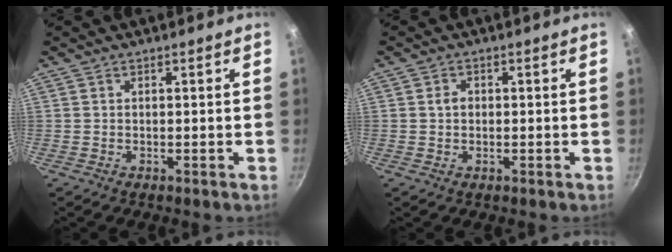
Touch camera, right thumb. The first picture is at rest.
{"total": 1.9, "force": [0.1, 1.5, 1.2], "torque": [-0.016, 0.003, -0.001]}